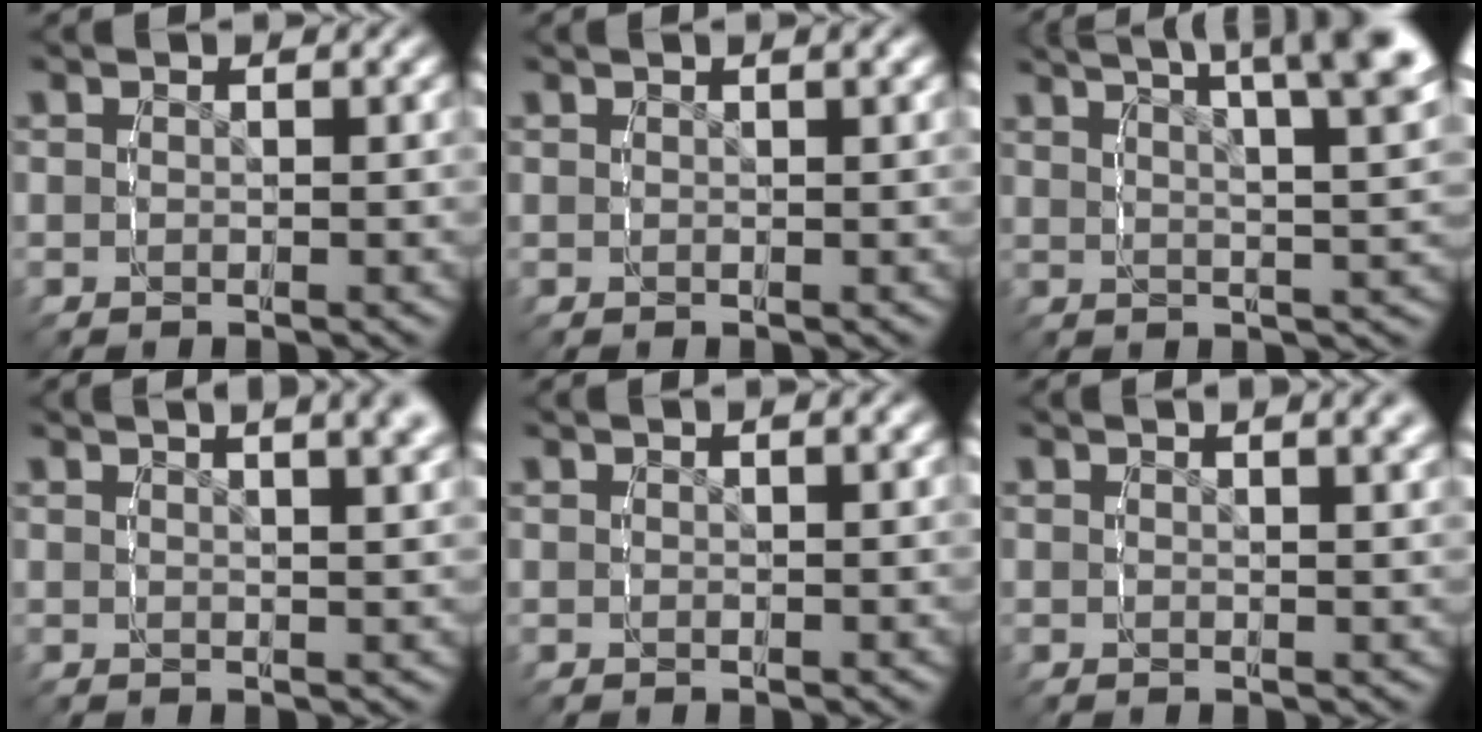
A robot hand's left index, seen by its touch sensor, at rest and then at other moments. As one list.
[{"total": 1.7, "force": [1.2, 0.4, 1.2], "torque": [-0.010, 0.009, 0.016]}, {"total": 10.1, "force": [5.9, 4.3, 7.0], "torque": [-0.074, 0.006, 0.079]}, {"total": 6.2, "force": [4.0, 2.4, 4.2], "torque": [-0.047, 0.017, 0.051]}, {"total": 1.4, "force": [1.0, 0.4, 0.9], "torque": [-0.008, 0.007, 0.012]}, {"total": 3.8, "force": [2.4, 1.2, 2.7], "torque": [-0.030, 0.011, 0.031]}]